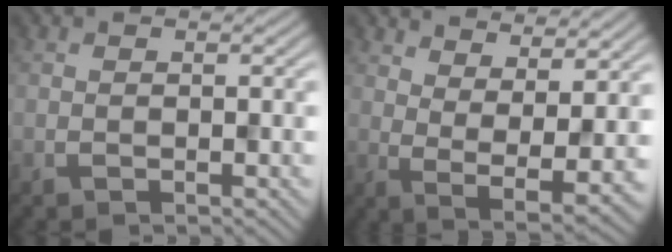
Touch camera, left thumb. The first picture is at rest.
{"total": 5.5, "force": [3.4, 1.2, 4.2], "torque": [-0.085, -0.008, 0.078]}